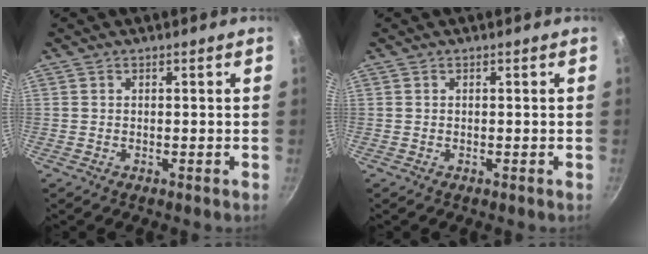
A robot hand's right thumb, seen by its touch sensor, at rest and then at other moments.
{"total": 0.0}